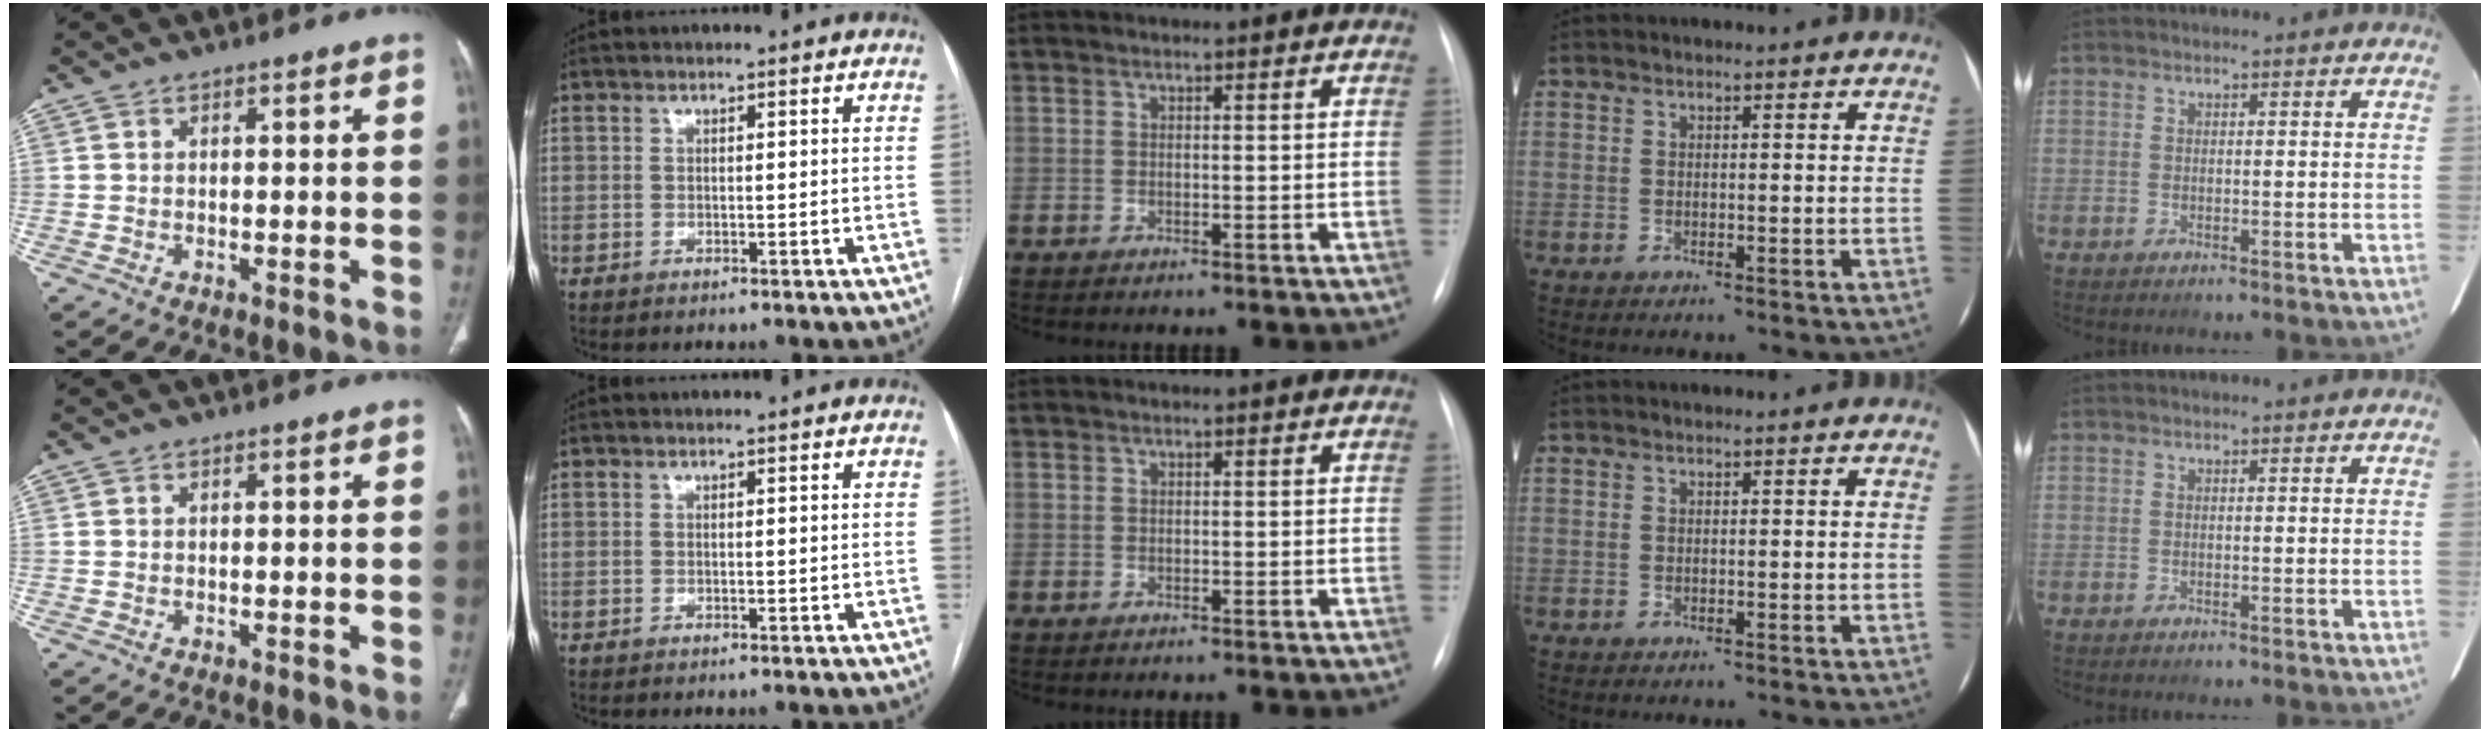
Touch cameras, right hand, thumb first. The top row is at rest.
{}